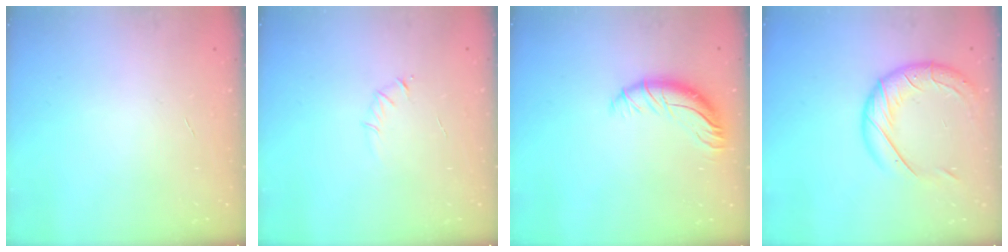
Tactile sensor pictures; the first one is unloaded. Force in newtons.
{"total": 2.7, "press": 2.6, "slide": 0.8}
{"total": 10.1, "press": 10.0, "slide": 1.3}
{"total": 16.0, "press": 15.8, "slide": 2.1}